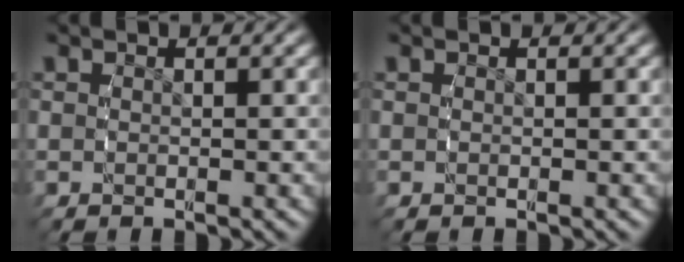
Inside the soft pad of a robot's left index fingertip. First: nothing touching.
{"total": 0.0}